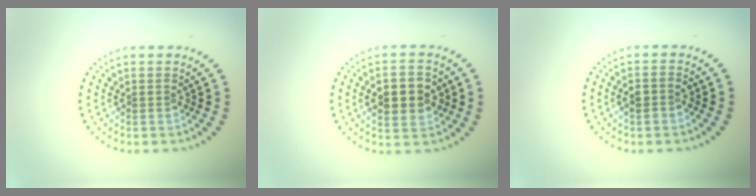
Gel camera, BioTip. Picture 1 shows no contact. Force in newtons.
{"total": 5.2, "press": 5.2, "slide": 0.2}
{"total": 1.5, "press": 1.4, "slide": 0.6}